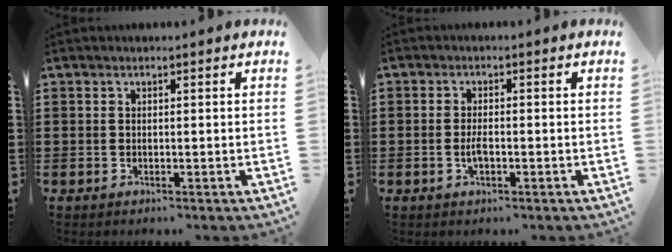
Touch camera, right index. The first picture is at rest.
{"total": 2.4, "force": [-0.6, 0.9, 2.2], "torque": [-0.049, -0.002, -0.013]}